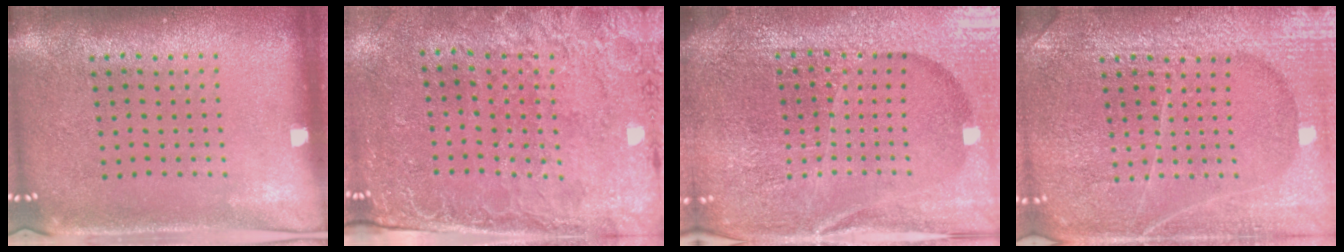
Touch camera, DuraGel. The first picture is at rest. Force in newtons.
{"total": 2.6, "press": 2.2, "slide": 1.2}
{"total": 6.1, "press": 5.4, "slide": 2.9}
{"total": 4.9, "press": 4.9, "slide": 0.5}